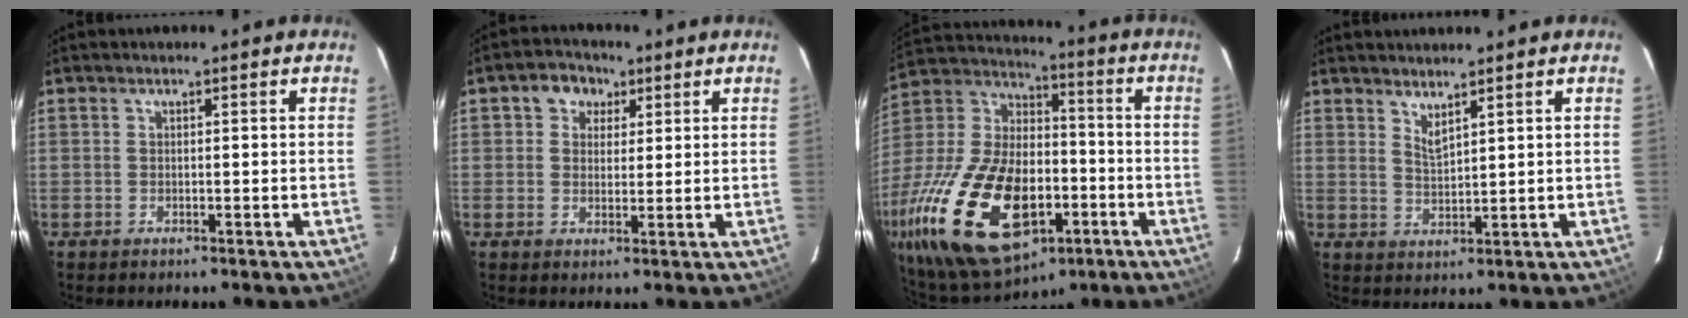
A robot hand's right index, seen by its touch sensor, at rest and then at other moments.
{"total": 5.0, "force": [2.0, 4.3, 1.7], "torque": [-0.023, 0.016, 0.029]}
{"total": 30.8, "force": [-11.8, 17.4, 22.5], "torque": [-0.483, -0.024, -0.180]}
{"total": 2.9, "force": [2.5, 0.2, 1.5], "torque": [-0.027, -0.004, 0.042]}